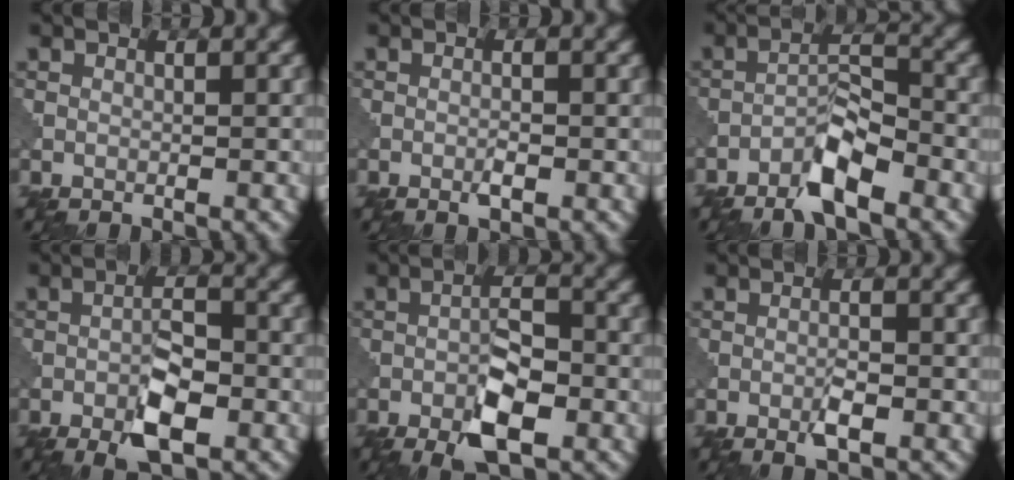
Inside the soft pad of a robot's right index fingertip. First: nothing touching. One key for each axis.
{"total": 1.1, "fx": -0.5, "fy": 0.2, "fz": 1.0, "tx": -0.018, "ty": 0.000, "tz": -0.010}
{"total": 4.4, "fx": -2.9, "fy": 1.1, "fz": 3.1, "tx": -0.050, "ty": 0.009, "tz": -0.060}
{"total": 4.8, "fx": -2.3, "fy": 1.6, "fz": 3.9, "tx": -0.065, "ty": 0.002, "tz": -0.041}
{"total": 5.5, "fx": -2.6, "fy": 1.9, "fz": 4.5, "tx": -0.074, "ty": 0.004, "tz": -0.047}
{"total": 1.9, "fx": -0.9, "fy": 0.5, "fz": 1.6, "tx": -0.029, "ty": 0.003, "tz": -0.018}